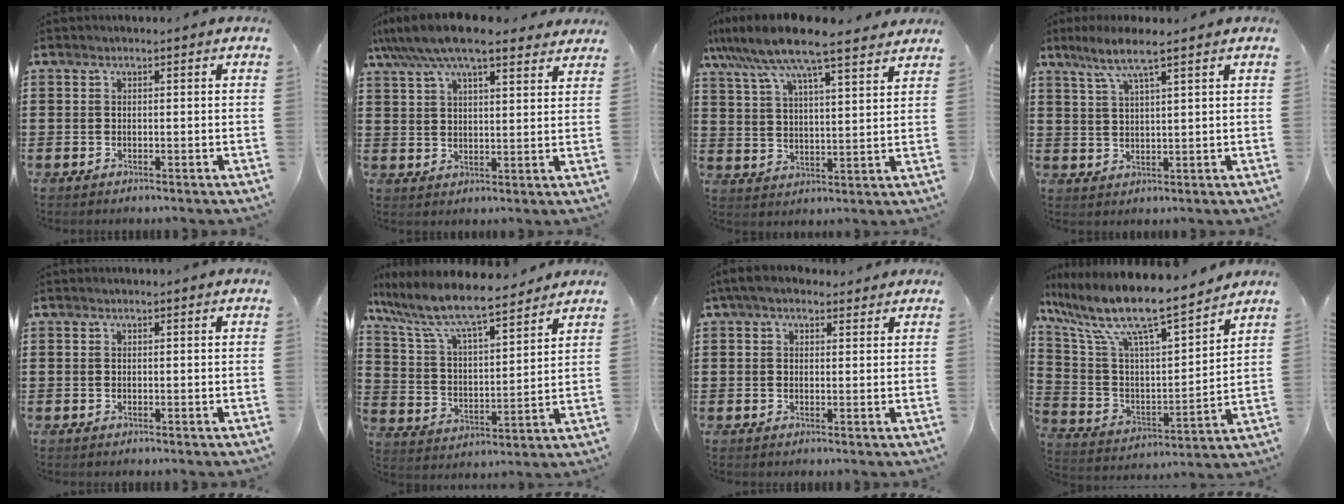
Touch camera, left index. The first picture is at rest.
{"total": 9.3, "force": [7.6, 2.1, 4.8], "torque": [-0.115, -0.014, 0.138]}
{"total": 9.5, "force": [7.9, 0.9, 5.1], "torque": [-0.127, -0.032, 0.136]}
{"total": 5.5, "force": [3.7, 0.2, 4.0], "torque": [-0.088, -0.003, 0.062]}
{"total": 0.0}
{"total": 8.5, "force": [7.3, 1.1, 4.2], "torque": [-0.113, -0.042, 0.122]}
{"total": 3.0, "force": [2.1, 1.6, 1.5], "torque": [-0.037, 0.005, 0.038]}
{"total": 10.7, "force": [8.7, 1.0, 6.1], "torque": [-0.156, -0.064, 0.141]}